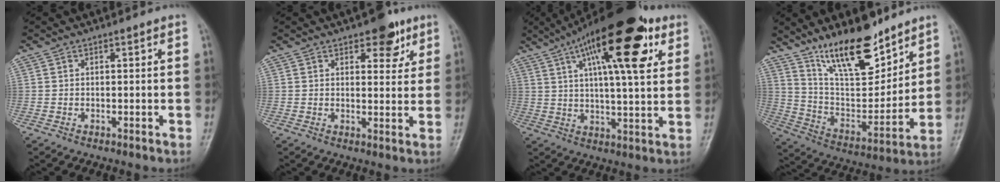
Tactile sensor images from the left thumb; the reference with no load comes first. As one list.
[{"total": 6.3, "force": [3.7, 3.3, 3.9], "torque": [-0.021, -0.016, 0.046]}, {"total": 21.7, "force": [9.9, 6.8, 18.2], "torque": [-0.266, -0.006, 0.150]}, {"total": 17.6, "force": [12.8, 6.2, 10.4], "torque": [-0.129, -0.083, 0.235]}]